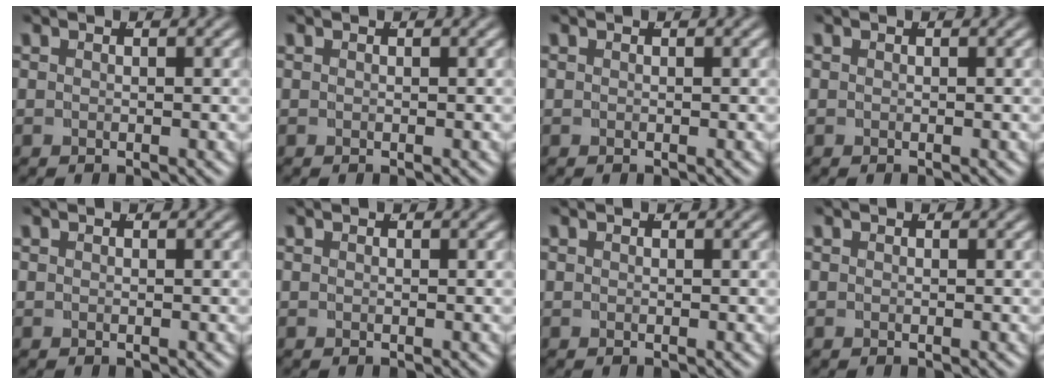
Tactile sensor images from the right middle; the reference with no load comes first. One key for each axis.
{"total": 0.0}
{"total": 0.0}
{"total": 0.0}
{"total": 0.0}
{"total": 0.0}
{"total": 0.0}
{"total": 0.0}